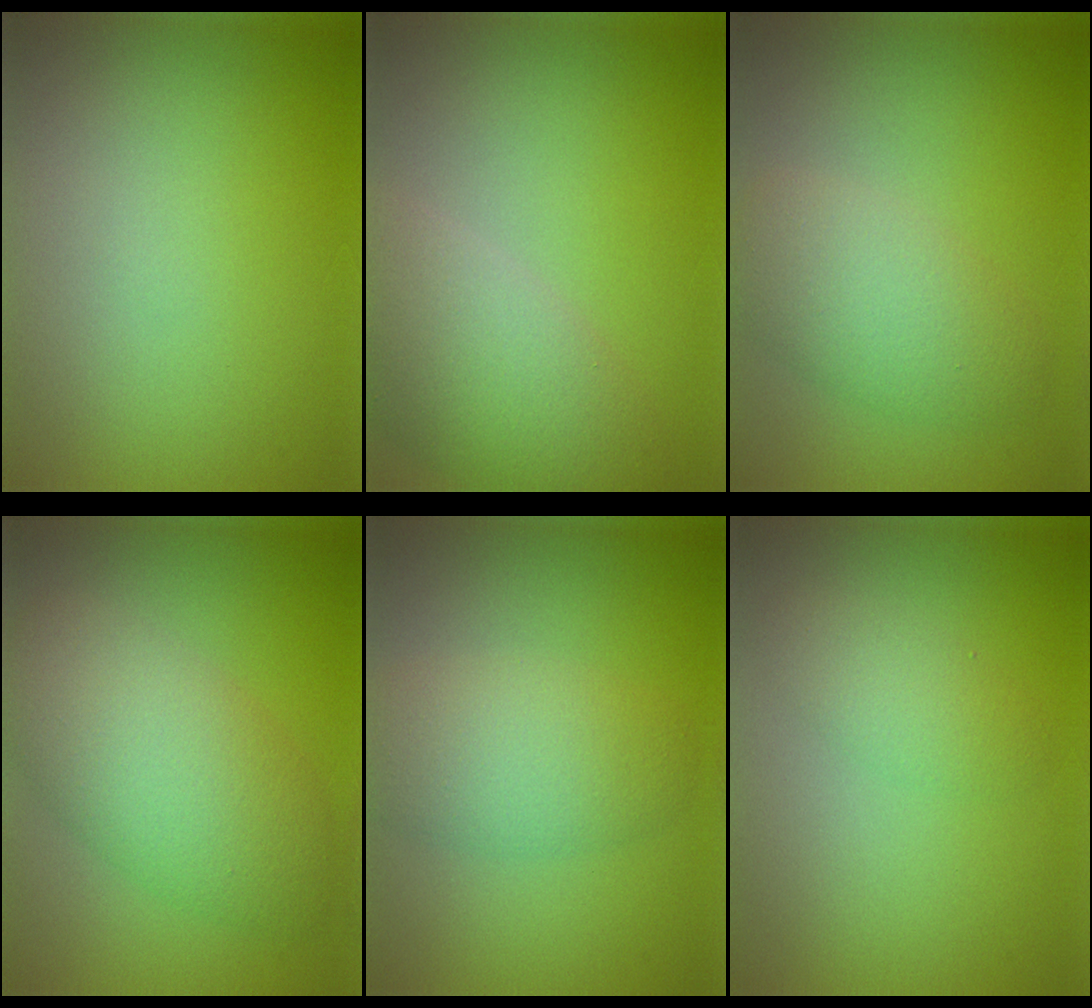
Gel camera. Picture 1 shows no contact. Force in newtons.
{"total": 6.1, "press": 6.1, "slide": 0.6}
{"total": 4.2, "press": 4.2, "slide": 0.1}
{"total": 7.2, "press": 7.2, "slide": 0.2}
{"total": 4.3, "press": 4.3, "slide": 0.1}
{"total": 1.9, "press": 1.9, "slide": 0.1}